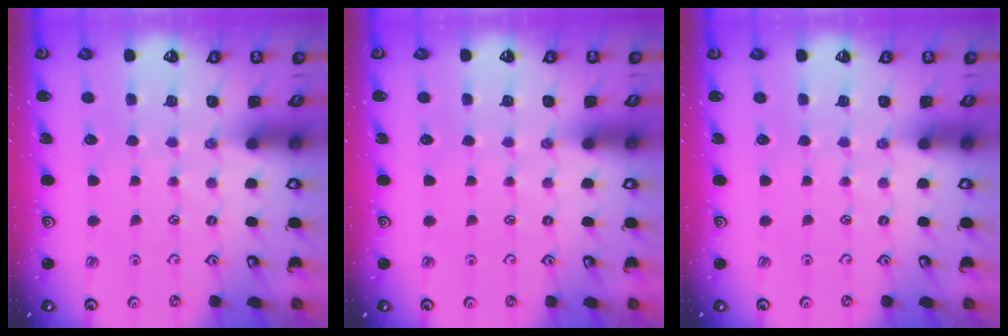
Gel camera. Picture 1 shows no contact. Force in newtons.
{"total": 0.0}
{"total": 0.0}